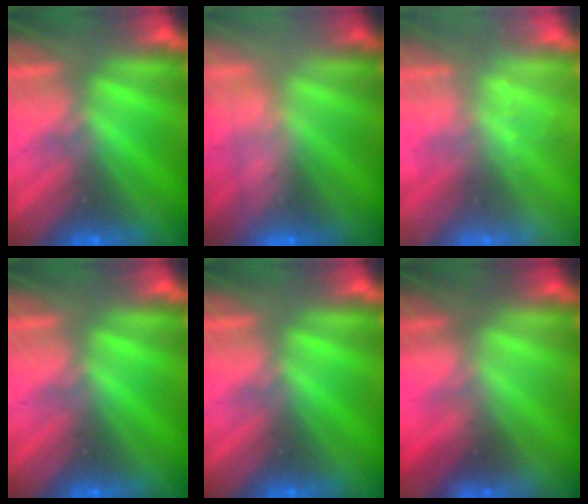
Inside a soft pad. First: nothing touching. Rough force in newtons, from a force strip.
{"total": 2.4}
{"total": 2.4}
{"total": 0.0}
{"total": 0.0}
{"total": 1.9}